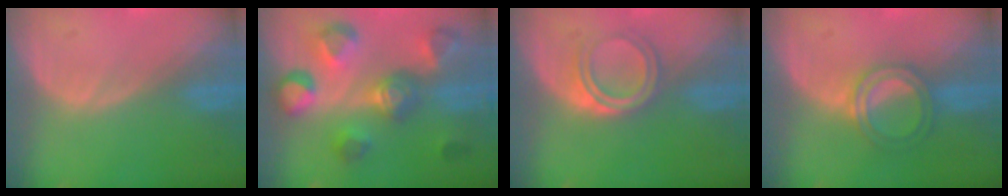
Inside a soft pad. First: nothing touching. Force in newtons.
{"total": 10.4, "press": 10.1, "slide": 2.8}
{"total": 4.2, "press": 4.0, "slide": 1.1}
{"total": 5.0, "press": 4.7, "slide": 1.7}